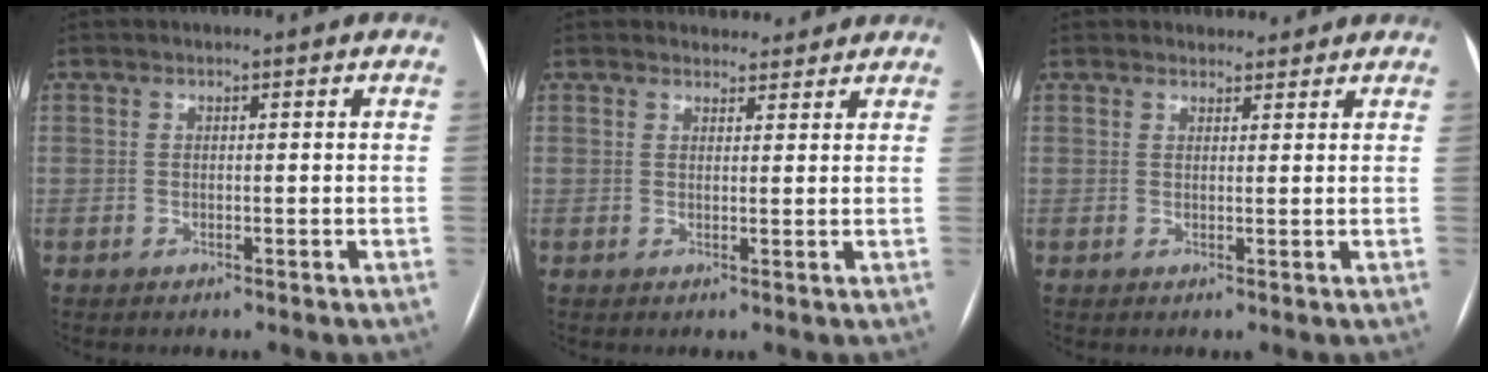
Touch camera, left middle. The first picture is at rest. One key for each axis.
{"total": 3.6, "fx": 3.3, "fy": 1.3, "fz": 0.0, "tx": 0.004, "ty": 0.009, "tz": 0.039}
{"total": 2.8, "fx": 2.6, "fy": 1.2, "fz": -0.1, "tx": 0.003, "ty": 0.012, "tz": 0.032}